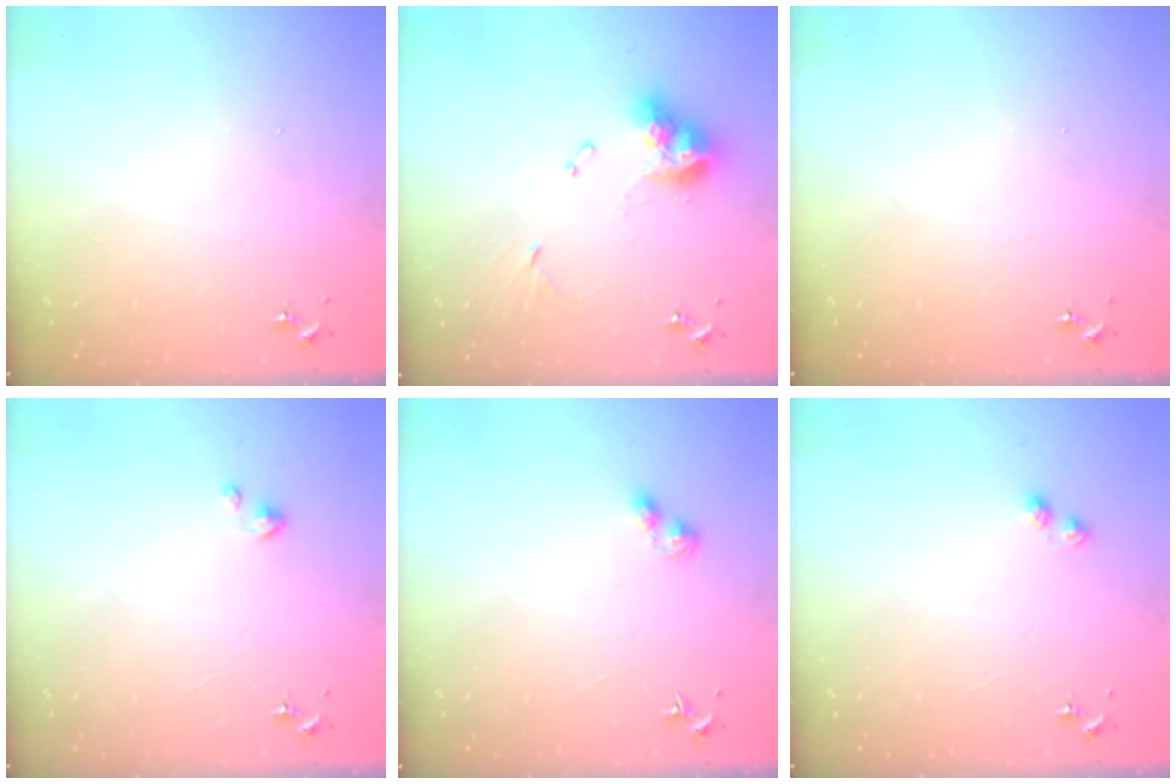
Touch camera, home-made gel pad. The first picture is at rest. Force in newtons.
{"total": 12.9, "press": 12.8, "slide": 1.3}
{"total": 0.0}
{"total": 2.8, "press": 2.8, "slide": 0.2}
{"total": 3.1, "press": 3.1, "slide": 0.4}
{"total": 4.8, "press": 4.7, "slide": 0.5}